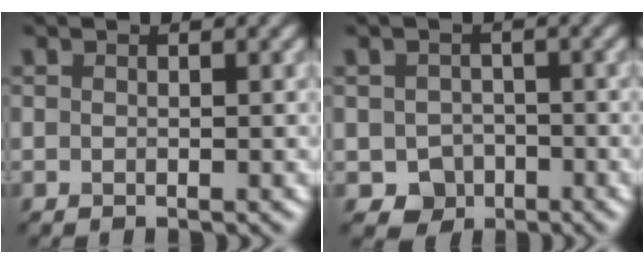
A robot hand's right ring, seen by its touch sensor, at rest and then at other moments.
{"total": 3.0, "force": [-1.1, 2.6, 1.0], "torque": [-0.010, -0.005, -0.019]}